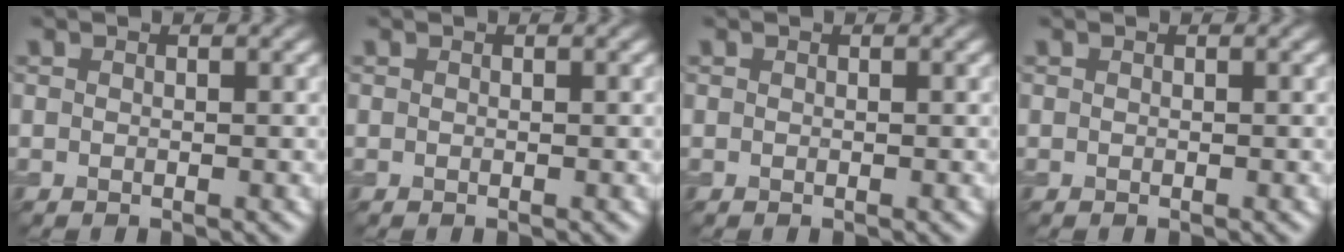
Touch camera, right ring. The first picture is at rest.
{"total": 0.0}
{"total": 0.0}
{"total": 0.0}